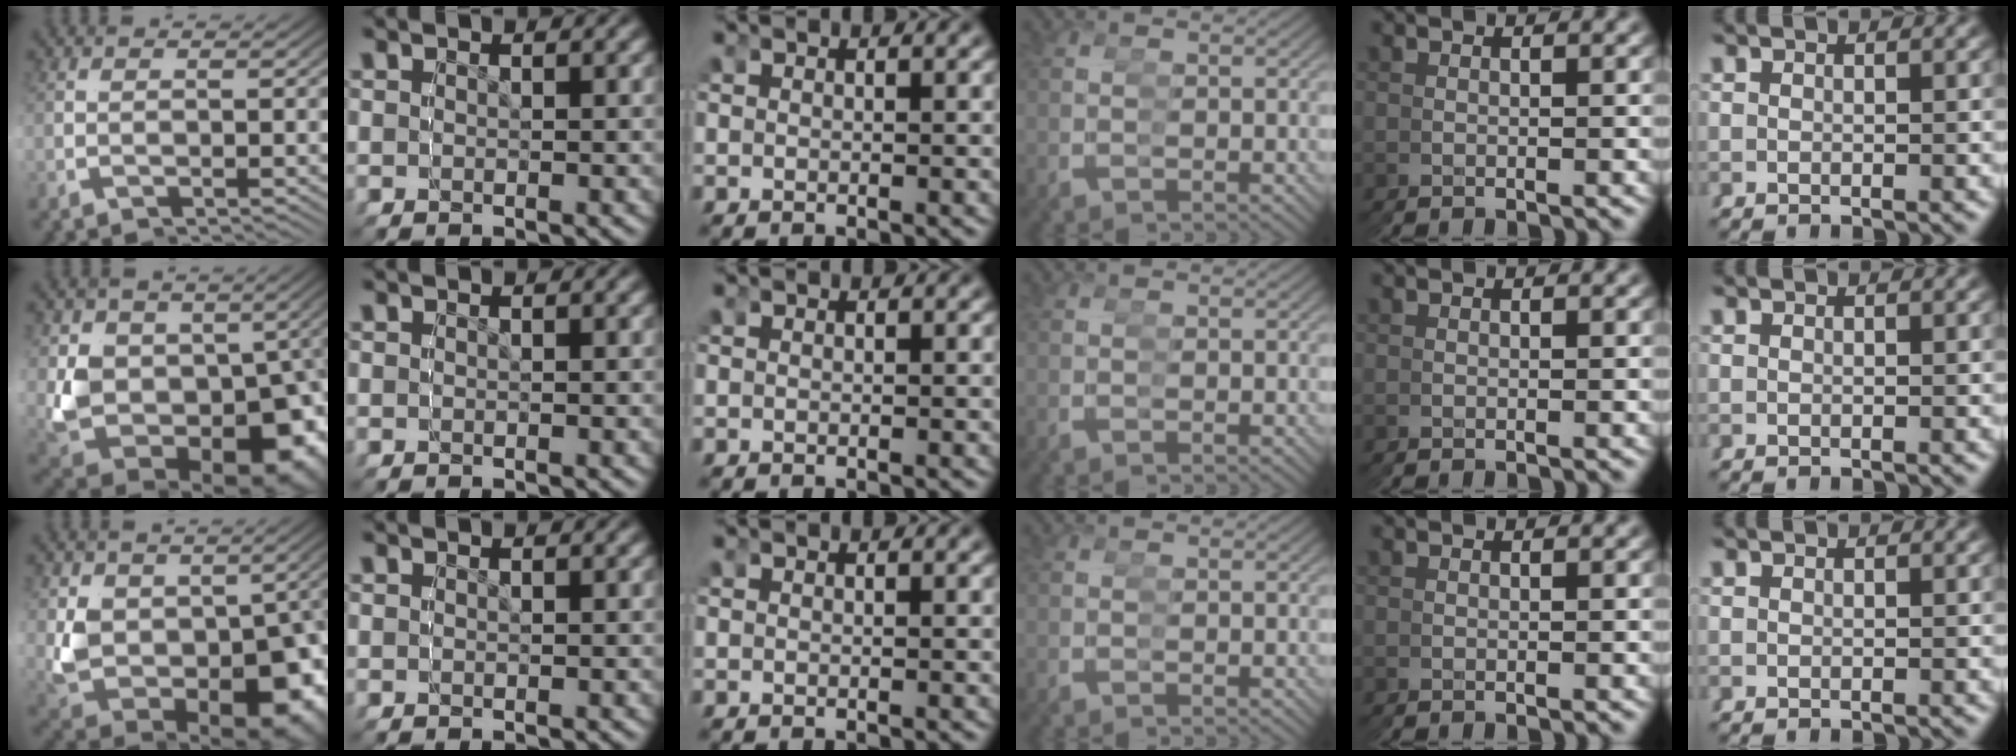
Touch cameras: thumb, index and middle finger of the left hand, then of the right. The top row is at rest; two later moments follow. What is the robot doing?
{"motion": "grasp_and_lifting", "object": "legos"}